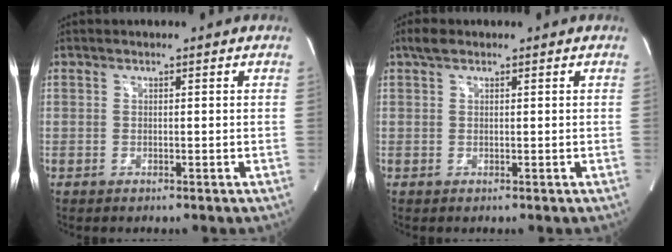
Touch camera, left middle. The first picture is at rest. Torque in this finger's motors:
{"motor_torque": [0.18, -0.03, -0.14, 0.01]}